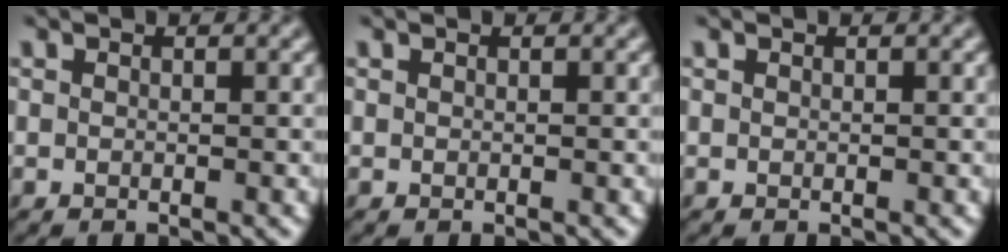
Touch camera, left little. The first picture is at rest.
{"total": 0.0}
{"total": 0.0}